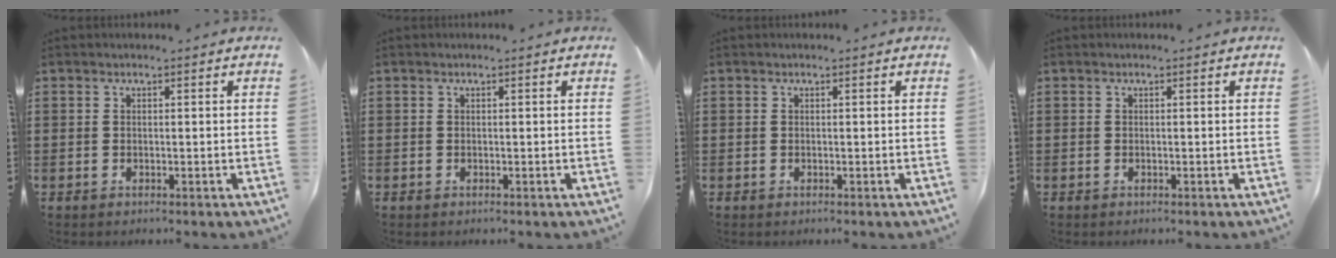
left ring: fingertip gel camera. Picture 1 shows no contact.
{"total": 0.0}
{"total": 0.0}
{"total": 0.0}